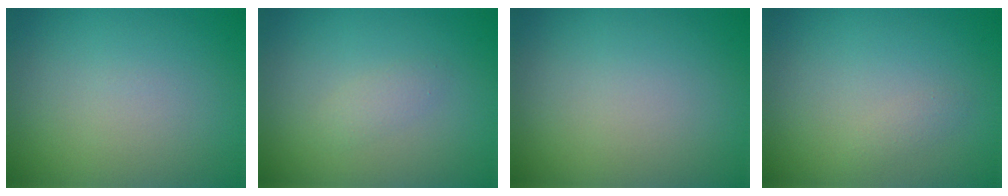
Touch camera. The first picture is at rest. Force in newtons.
{"total": 1.0, "press": 1.0, "slide": 0.1}
{"total": 0.0}
{"total": 0.7, "press": 0.7, "slide": 0.1}